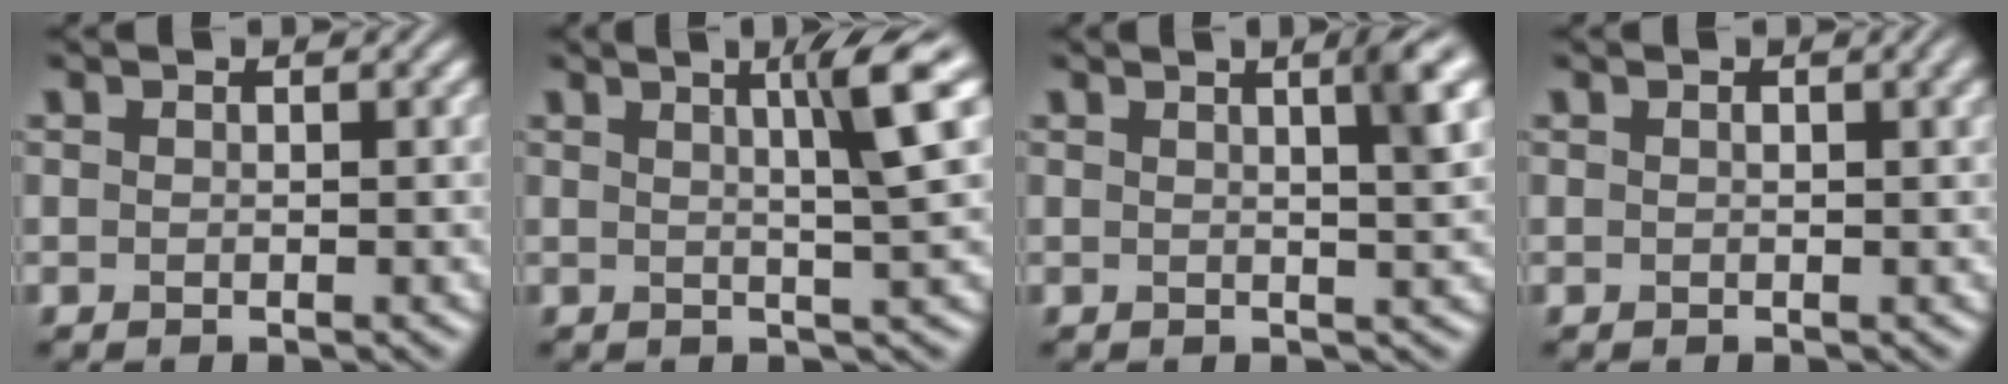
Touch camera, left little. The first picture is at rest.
{"total": 5.1, "force": [1.6, 0.6, 4.8], "torque": [-0.065, 0.009, 0.025]}
{"total": 4.2, "force": [1.5, 0.9, 3.8], "torque": [-0.043, 0.011, 0.018]}
{"total": 1.6, "force": [0.5, 0.4, 1.4], "torque": [-0.019, 0.003, 0.009]}